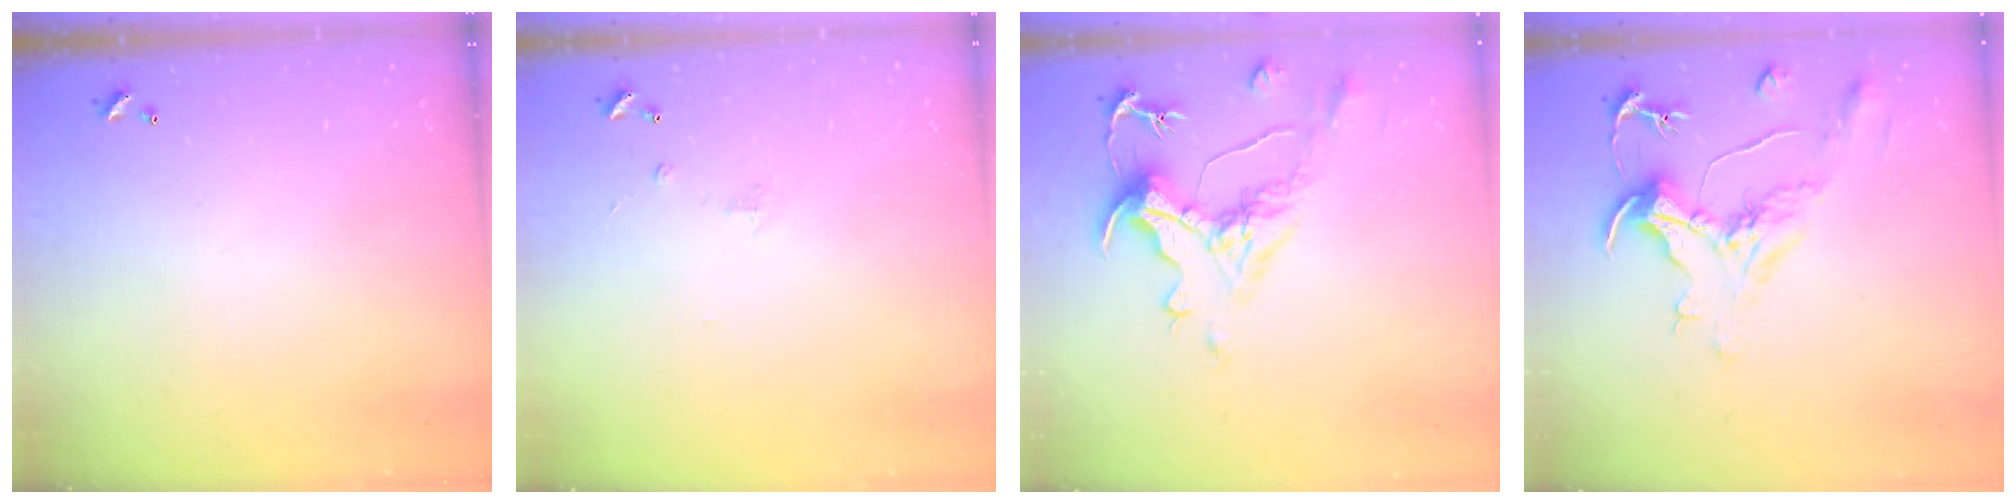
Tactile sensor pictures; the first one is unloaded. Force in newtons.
{"total": 1.2, "press": 1.1, "slide": 0.6}
{"total": 1.4, "press": 0.2, "slide": 1.4}
{"total": 2.2, "press": 1.7, "slide": 1.4}